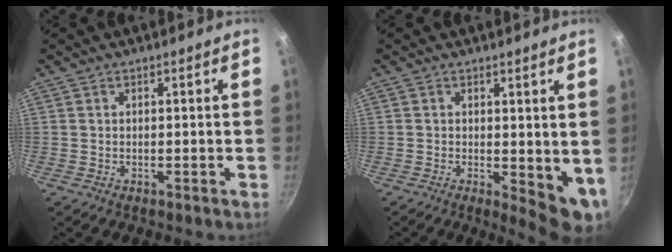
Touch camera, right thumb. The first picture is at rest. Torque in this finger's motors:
{"motor_torque": [0.32, 0.45, 0.14, -0.13, 0.05]}